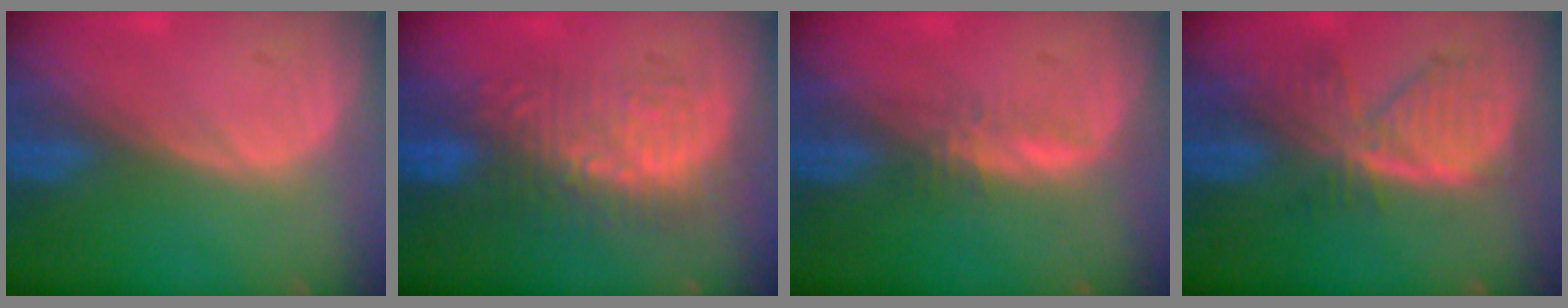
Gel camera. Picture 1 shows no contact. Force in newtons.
{"total": 8.8, "press": 8.4, "slide": 2.5}
{"total": 2.0, "press": 1.8, "slide": 0.6}
{"total": 7.9, "press": 6.9, "slide": 3.9}